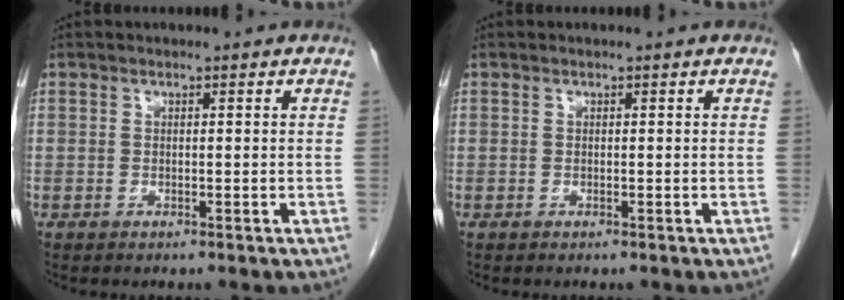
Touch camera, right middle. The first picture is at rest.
{"total": 0.0}